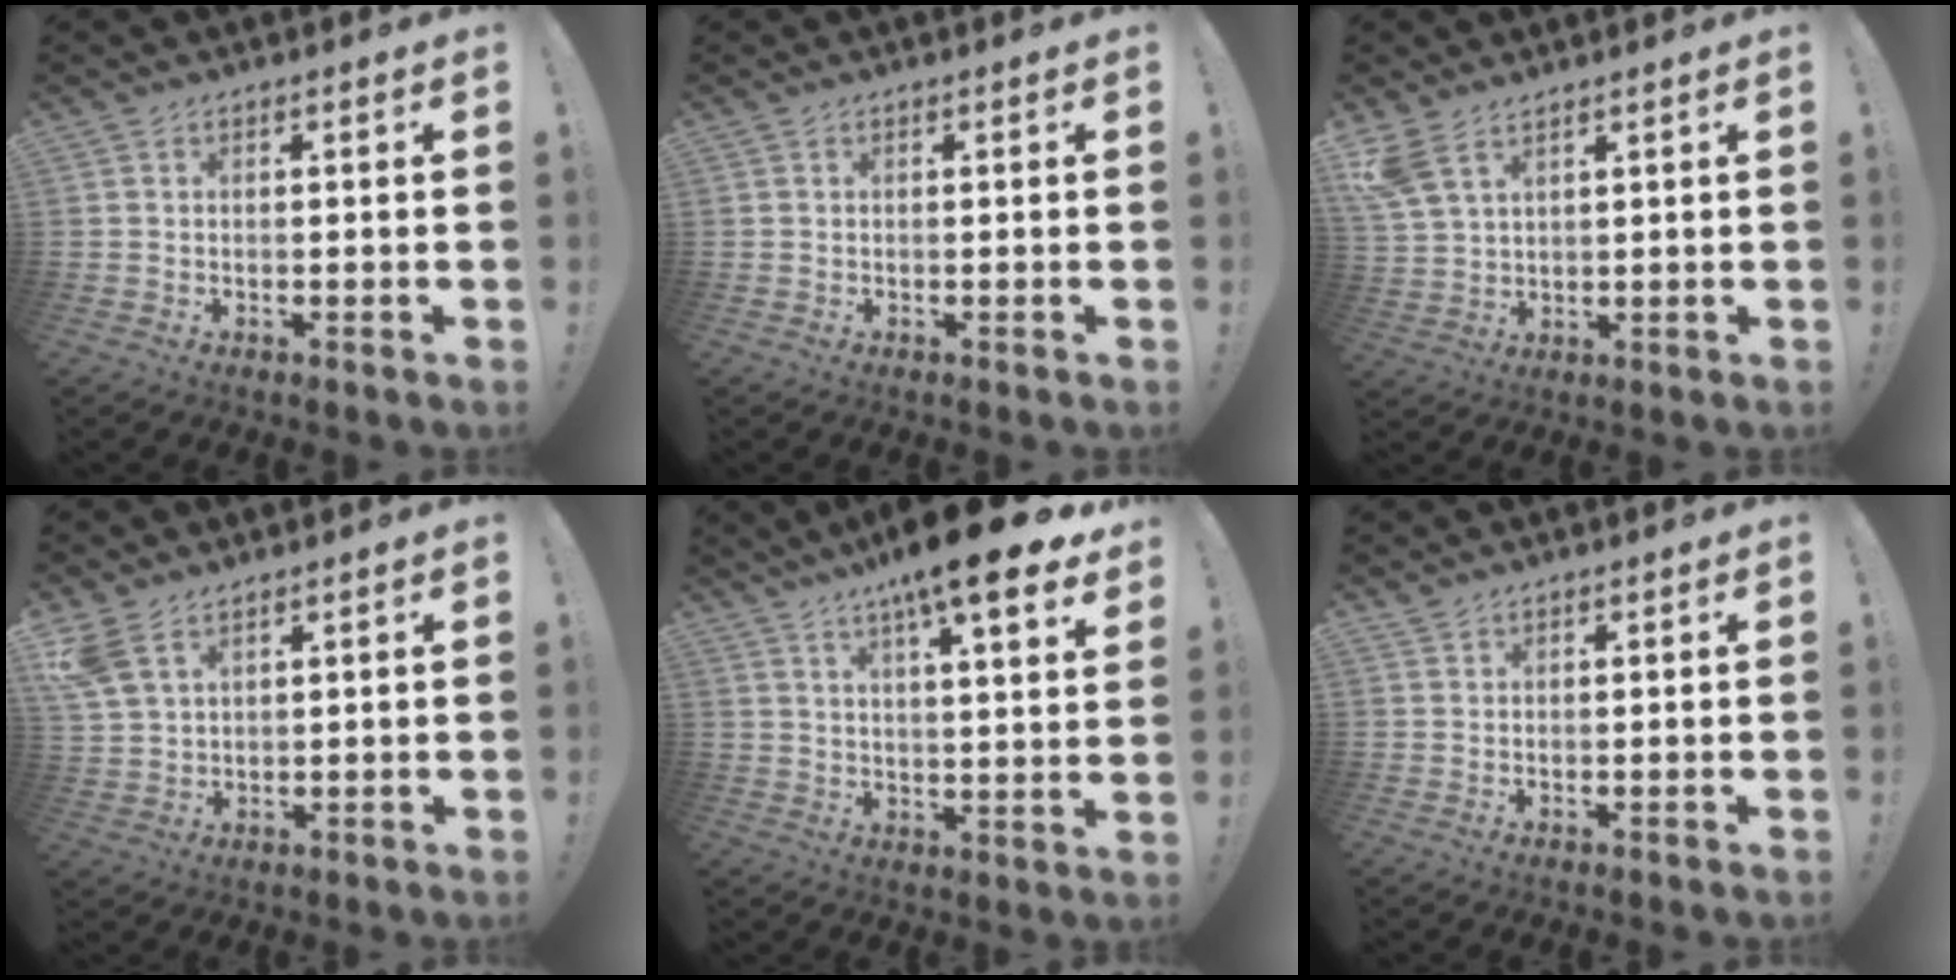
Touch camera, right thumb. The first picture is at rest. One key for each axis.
{"total": 0.0}
{"total": 7.3, "fx": 5.2, "fy": 3.3, "fz": 4.0, "tx": -0.077, "ty": -0.015, "tz": 0.105}
{"total": 7.4, "fx": 5.0, "fy": 4.0, "fz": 3.8, "tx": -0.080, "ty": -0.017, "tz": 0.100}
{"total": 15.5, "fx": 10.5, "fy": 1.5, "fz": 11.3, "tx": -0.180, "ty": -0.064, "tz": 0.163}
{"total": 0.9, "fx": 0.9, "fy": 0.1, "fz": 0.2, "tx": -0.003, "ty": -0.001, "tz": 0.017}